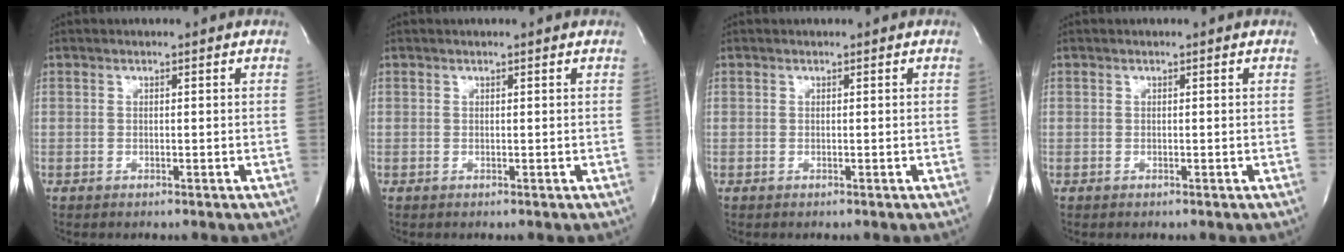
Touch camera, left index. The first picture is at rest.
{"total": 0.0}
{"total": 0.0}
{"total": 0.0}